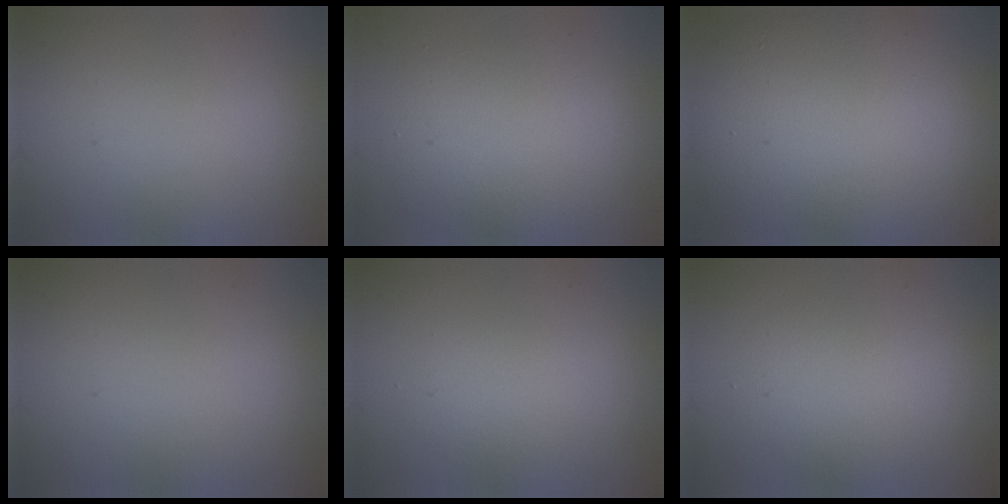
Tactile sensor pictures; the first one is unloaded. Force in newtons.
{"total": 4.8, "press": 4.8, "slide": 0.2}
{"total": 13.0, "press": 13.0, "slide": 1.0}
{"total": 0.0}
{"total": 1.7, "press": 1.7, "slide": 0.1}
{"total": 2.9, "press": 2.9, "slide": 0.2}